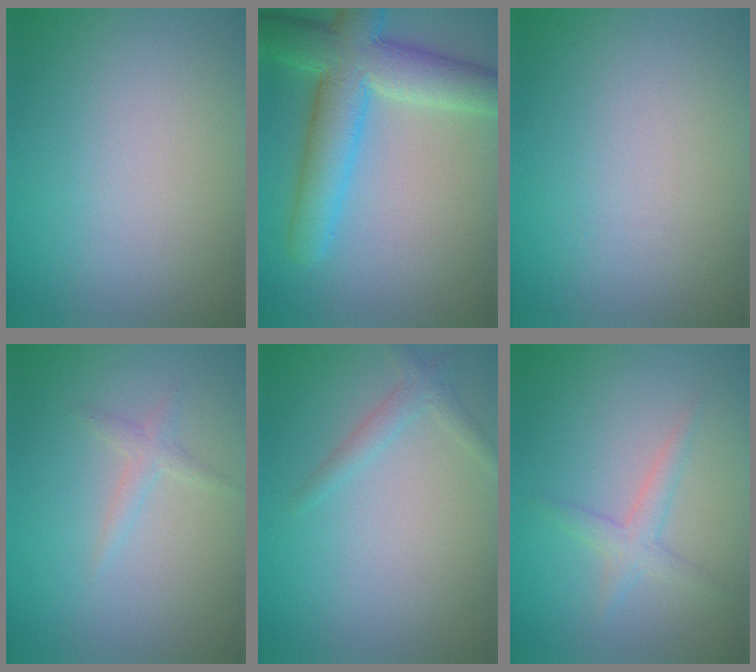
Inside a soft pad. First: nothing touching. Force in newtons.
{"total": 8.1, "press": 8.1, "slide": 0.4}
{"total": 0.0}
{"total": 1.3, "press": 1.3, "slide": 0.1}
{"total": 1.5, "press": 1.5, "slide": 0.1}
{"total": 1.9, "press": 1.9, "slide": 0.0}